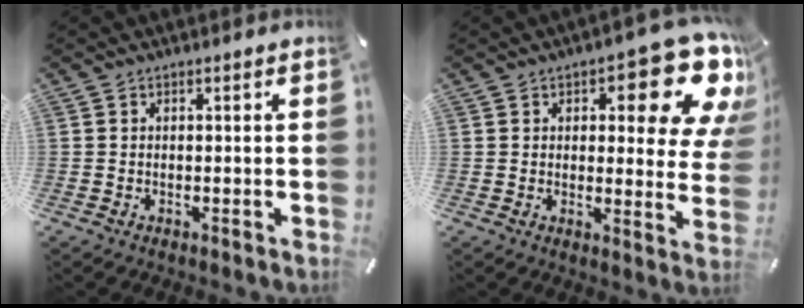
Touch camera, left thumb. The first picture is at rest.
{"total": 15.8, "force": [7.9, 6.3, 12.1], "torque": [-0.140, -0.061, 0.129]}